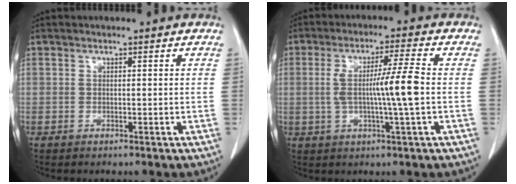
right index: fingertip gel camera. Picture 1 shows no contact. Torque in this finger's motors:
{"motor_torque": [1.19, 0.11, 0.51, 0.19]}